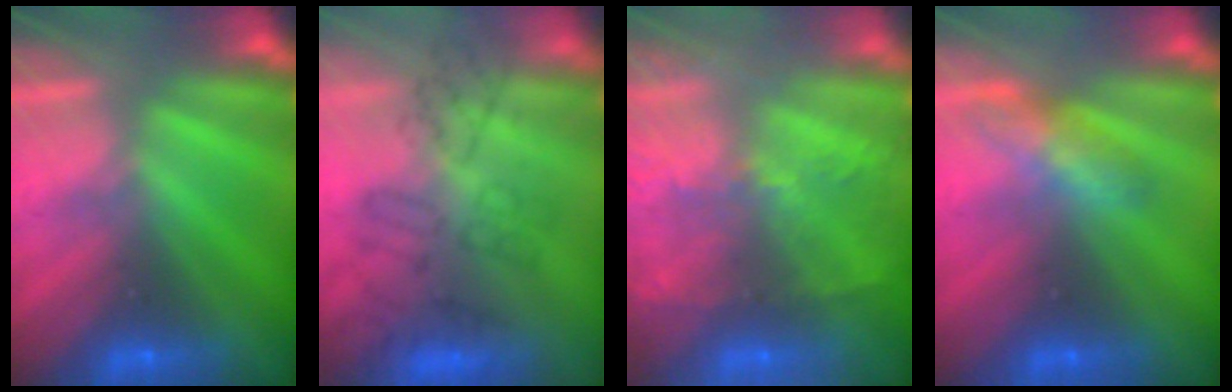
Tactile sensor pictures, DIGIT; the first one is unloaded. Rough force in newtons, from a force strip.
{"total": 4.5}
{"total": 8.9}
{"total": 2.8}